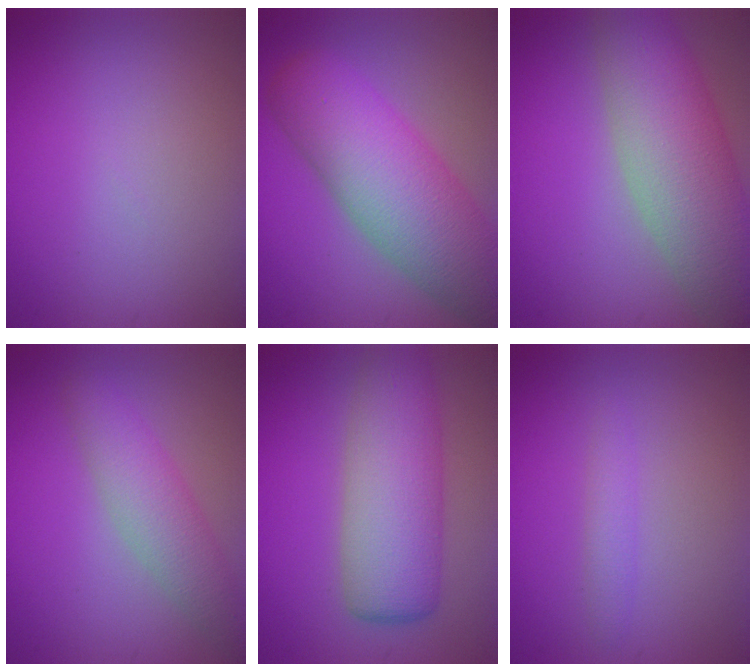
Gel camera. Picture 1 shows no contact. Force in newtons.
{"total": 10.3, "press": 10.3, "slide": 0.5}
{"total": 9.6, "press": 9.6, "slide": 0.6}
{"total": 4.0, "press": 4.0, "slide": 0.1}
{"total": 7.8, "press": 7.8, "slide": 0.2}
{"total": 1.4, "press": 1.4, "slide": 0.1}